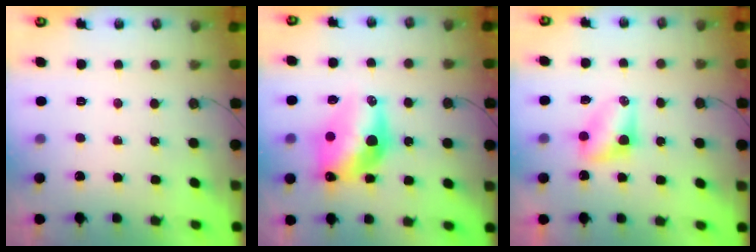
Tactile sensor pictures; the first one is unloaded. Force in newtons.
{"total": 14.6, "press": 14.6, "slide": 1.3}
{"total": 5.9, "press": 5.9, "slide": 0.6}